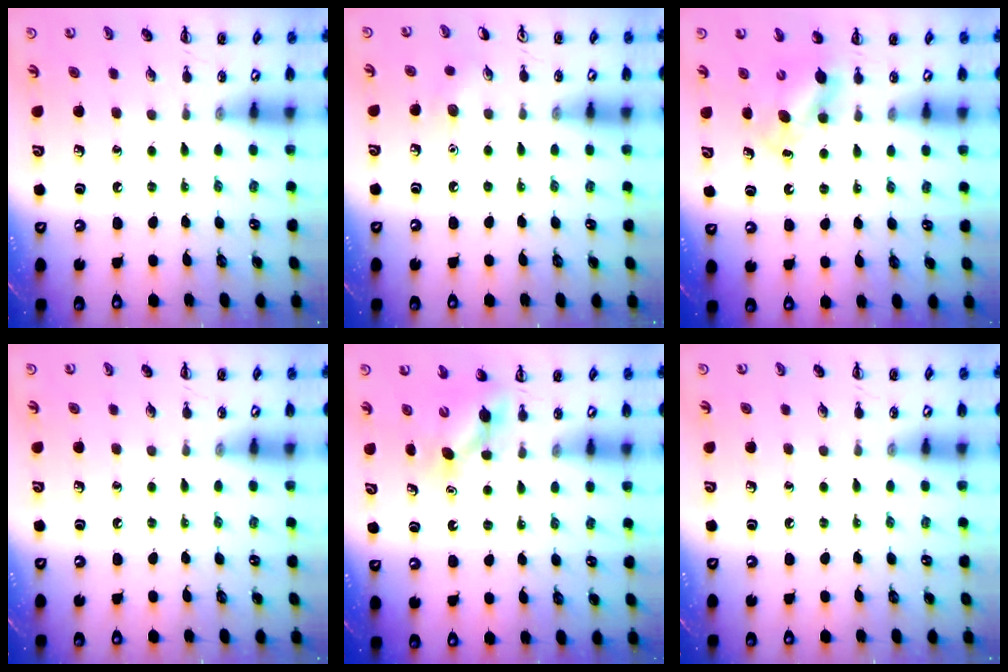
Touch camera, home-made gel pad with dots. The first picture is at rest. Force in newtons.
{"total": 4.0, "press": 3.8, "slide": 1.4}
{"total": 5.0, "press": 5.0, "slide": 0.6}
{"total": 0.0}
{"total": 4.3, "press": 4.1, "slide": 1.2}
{"total": 0.0}